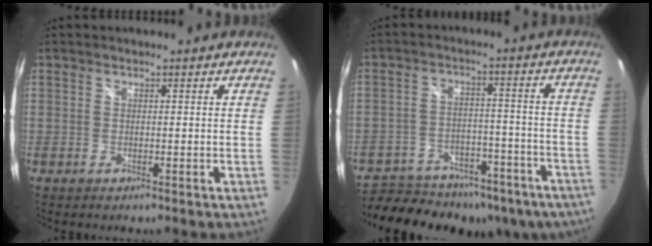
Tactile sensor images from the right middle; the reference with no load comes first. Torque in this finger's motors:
{"motor_torque": [0.23, -1.02, 0.32, 0.06]}